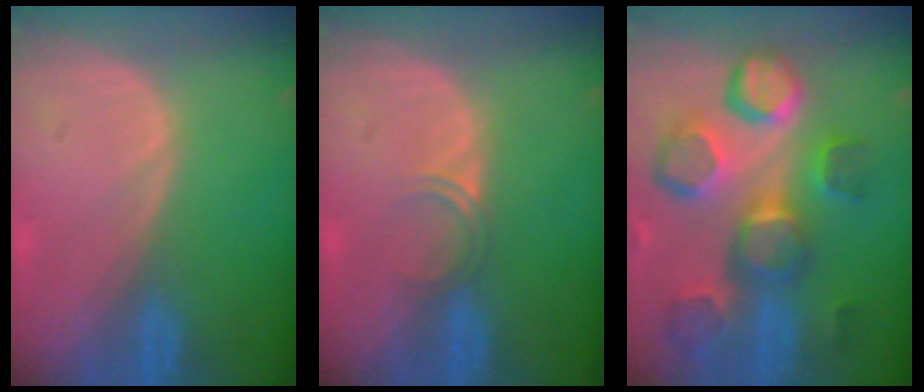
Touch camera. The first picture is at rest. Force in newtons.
{"total": 1.8, "press": 1.5, "slide": 1.1}
{"total": 11.9, "press": 10.8, "slide": 5.0}